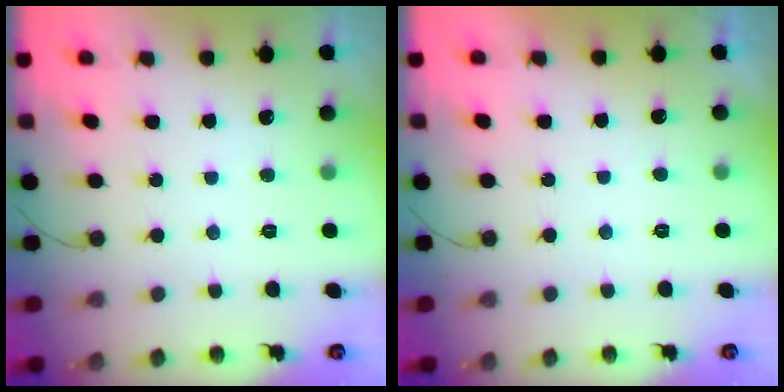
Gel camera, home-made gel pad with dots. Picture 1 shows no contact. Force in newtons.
{"total": 0.8, "press": 0.7, "slide": 0.4}